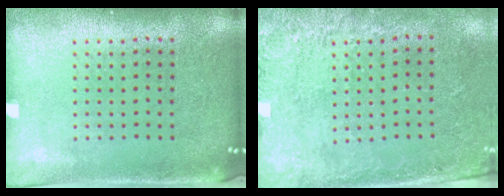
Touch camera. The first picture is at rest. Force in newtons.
{"total": 2.8, "press": 1.9, "slide": 2.1}